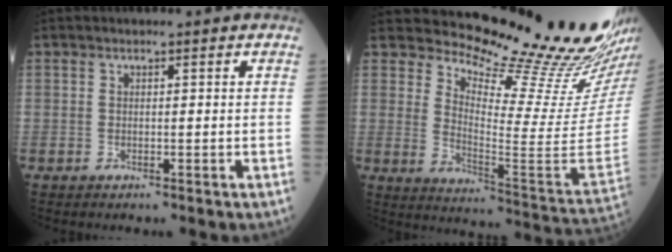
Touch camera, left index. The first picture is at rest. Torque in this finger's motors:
{"motor_torque": [1.08, -1.06, 0.19, 0.00]}